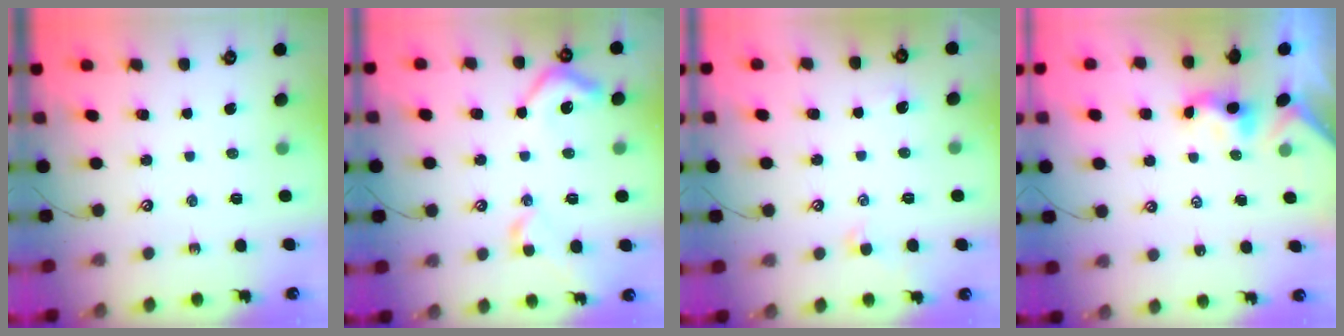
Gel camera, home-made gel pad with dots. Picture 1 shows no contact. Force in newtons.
{"total": 7.9, "press": 7.8, "slide": 1.1}
{"total": 0.9, "press": 0.7, "slide": 0.6}
{"total": 1.0, "press": 0.9, "slide": 0.4}